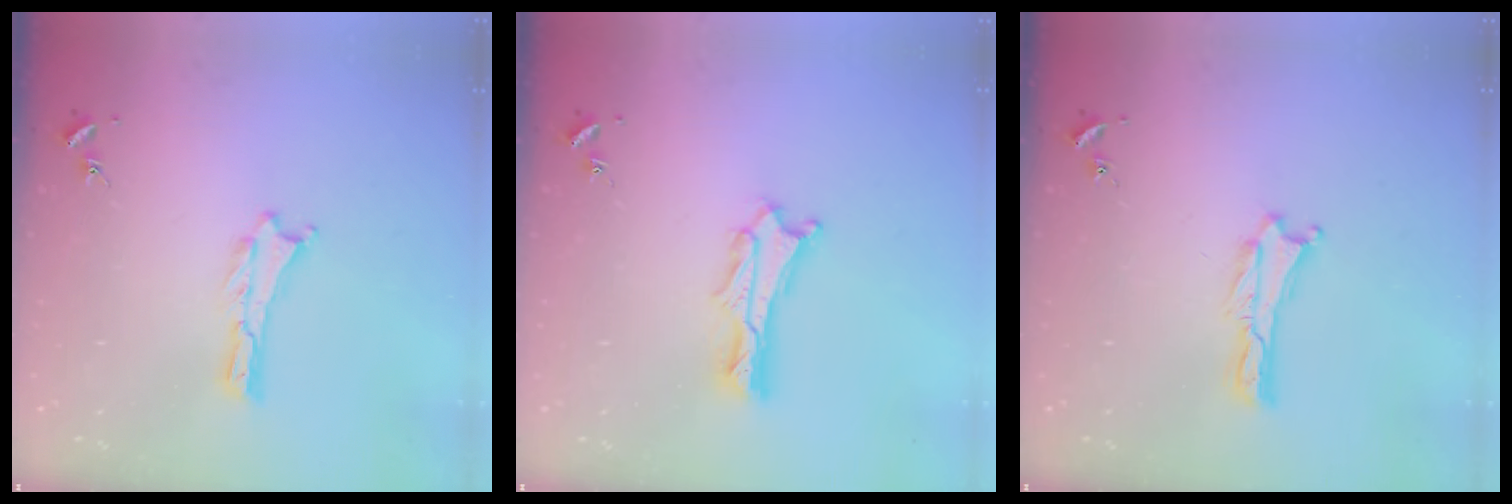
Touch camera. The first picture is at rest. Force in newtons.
{"total": 1.9, "press": 1.9, "slide": 0.2}
{"total": 0.0}